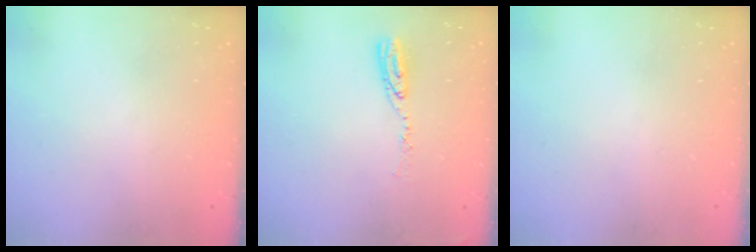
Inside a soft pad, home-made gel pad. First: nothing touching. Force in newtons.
{"total": 6.8, "press": 6.8, "slide": 0.6}
{"total": 0.0}